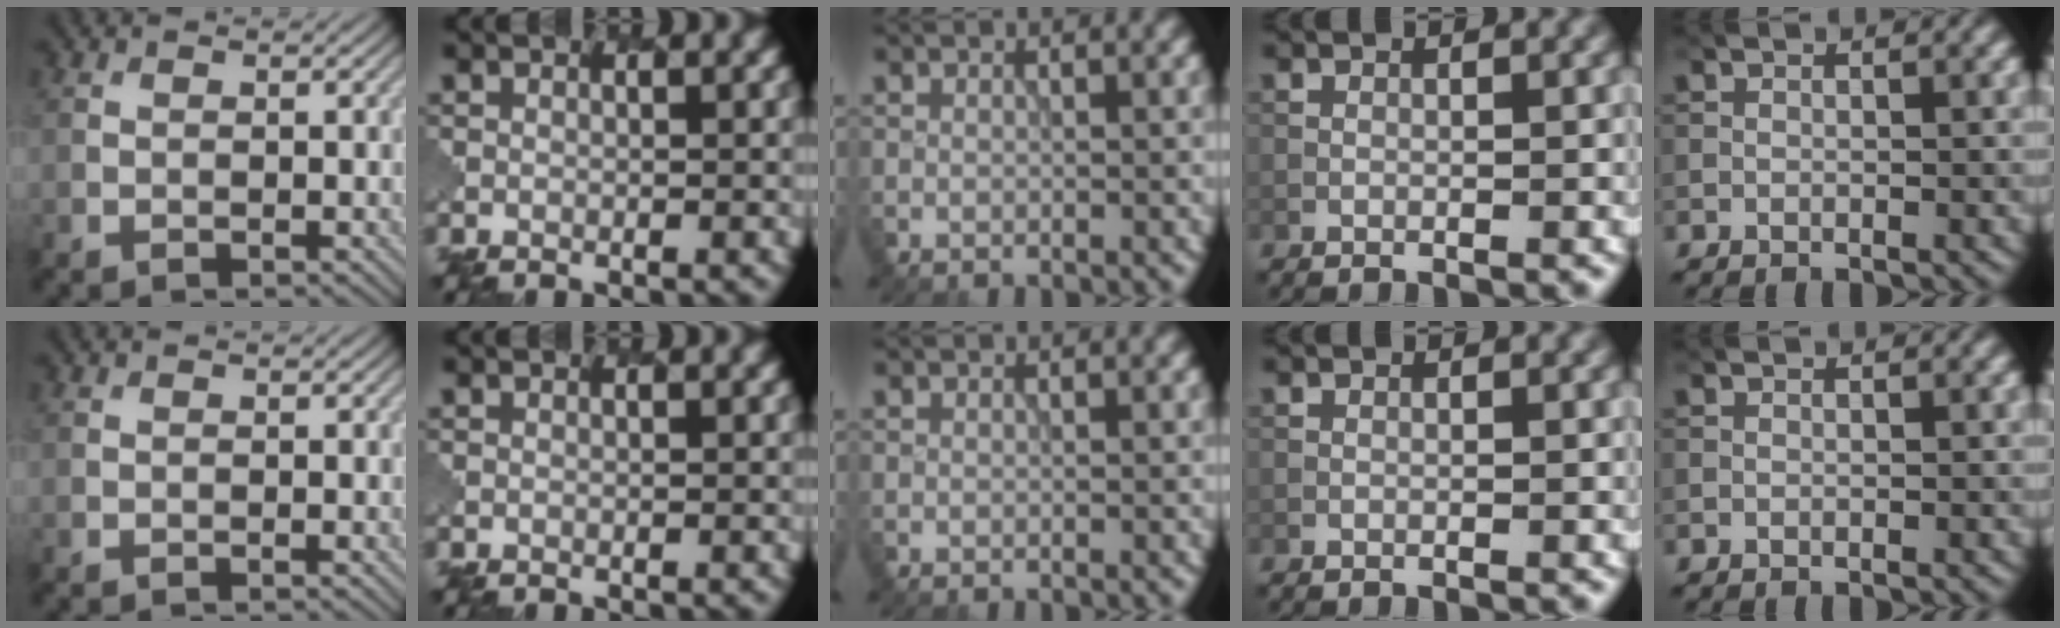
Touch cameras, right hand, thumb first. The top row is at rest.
{}